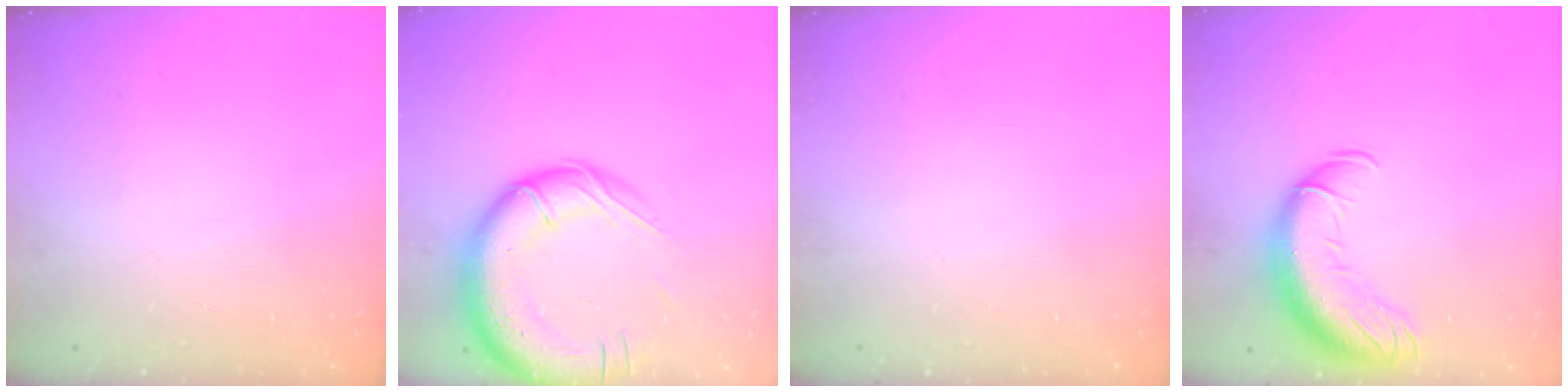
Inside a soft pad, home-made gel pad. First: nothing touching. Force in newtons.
{"total": 21.5, "press": 20.8, "slide": 5.3}
{"total": 0.0}
{"total": 15.9, "press": 15.5, "slide": 3.6}